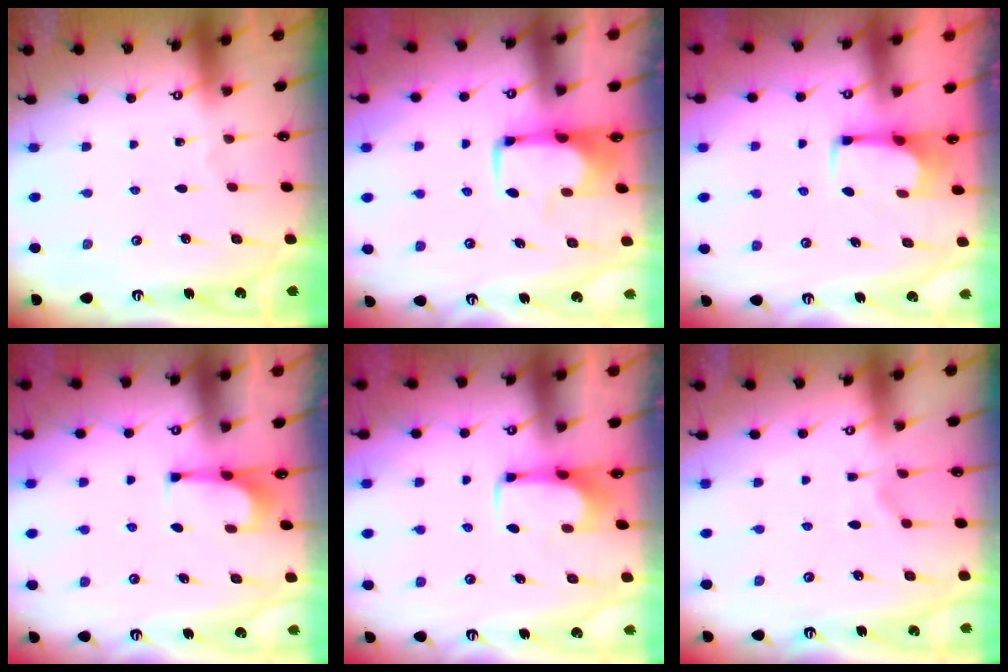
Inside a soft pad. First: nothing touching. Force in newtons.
{"total": 1.8, "press": 1.7, "slide": 0.4}
{"total": 2.7, "press": 2.7, "slide": 0.4}
{"total": 2.1, "press": 1.9, "slide": 0.8}
{"total": 1.9, "press": 1.9, "slide": 0.2}
{"total": 1.6, "press": 1.3, "slide": 0.9}